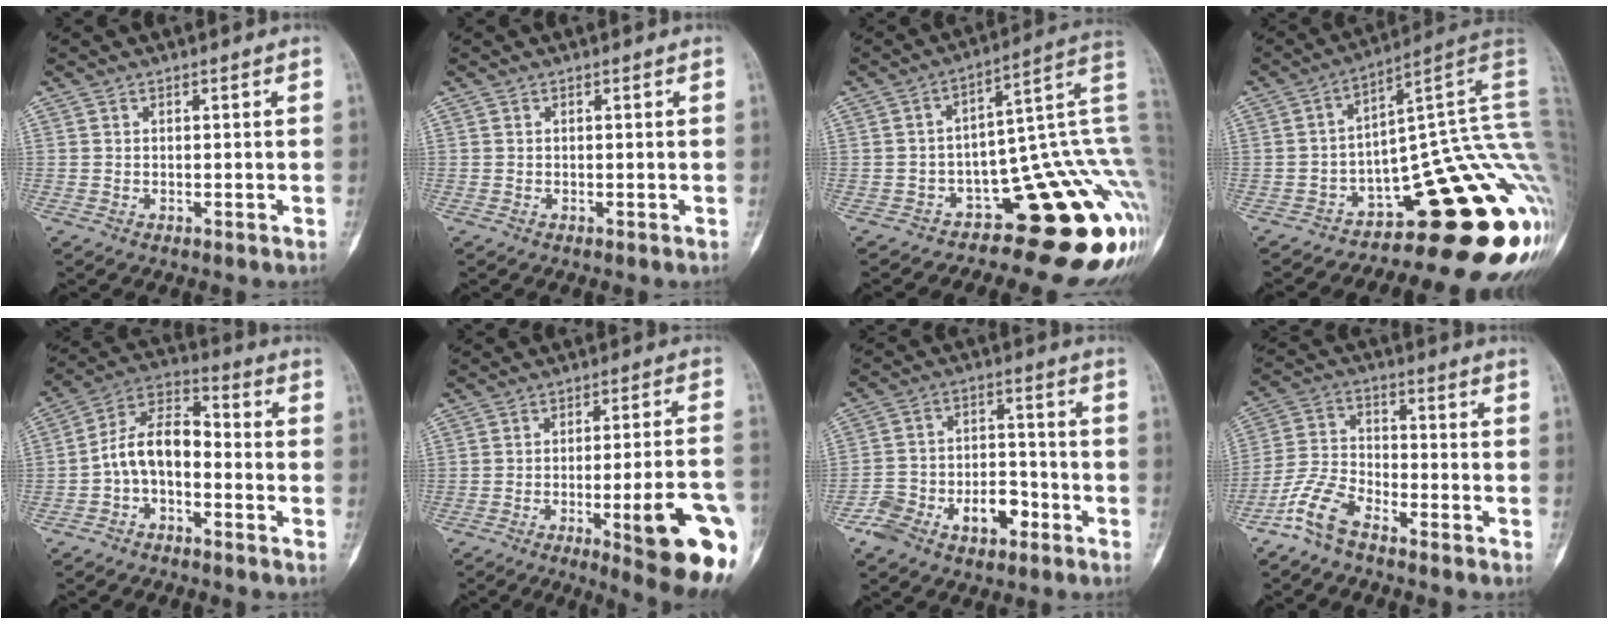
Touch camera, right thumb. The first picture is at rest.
{"total": 0.0}
{"total": 18.5, "force": [-8.1, 7.6, 14.8], "torque": [-0.062, 0.121, -0.096]}
{"total": 25.0, "force": [-7.3, 8.5, 22.3], "torque": [-0.145, 0.093, -0.081]}
{"total": 9.6, "force": [-2.5, 5.7, 7.3], "torque": [-0.125, 0.054, -0.060]}
{"total": 17.9, "force": [-6.4, 3.1, 16.4], "torque": [-0.179, 0.014, -0.076]}
{"total": 10.4, "force": [-5.5, 6.4, 6.1], "torque": [-0.085, 0.048, -0.090]}
{"total": 8.0, "force": [-5.9, 3.2, 4.4], "torque": [-0.104, 0.034, -0.127]}